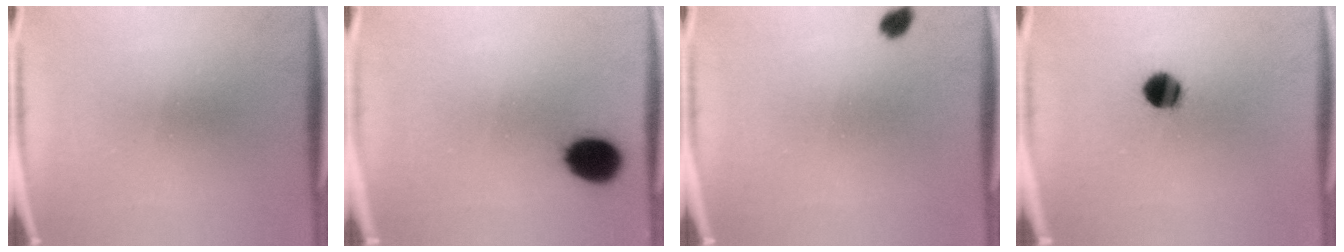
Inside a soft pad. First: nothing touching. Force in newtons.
{"total": 9.5}
{"total": 1.9}
{"total": 6.4}